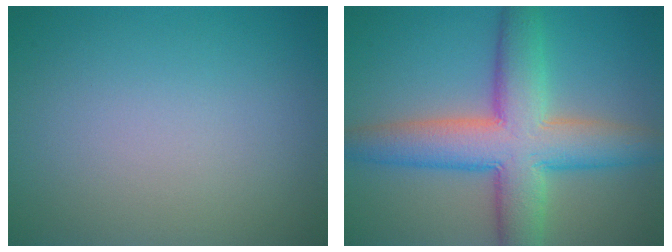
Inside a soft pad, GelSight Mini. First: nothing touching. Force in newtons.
{"total": 9.3, "press": 9.3, "slide": 0.4}